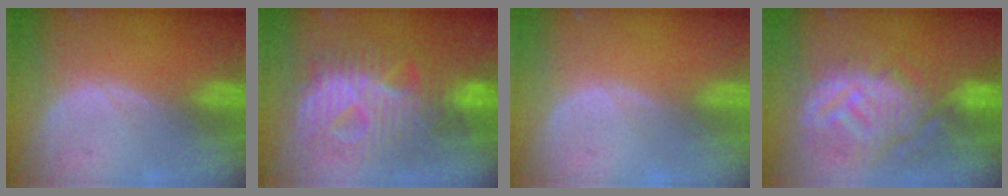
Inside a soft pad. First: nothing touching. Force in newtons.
{"total": 12.7, "press": 12.7, "slide": 1.3}
{"total": 0.0}
{"total": 12.3, "press": 11.0, "slide": 5.5}